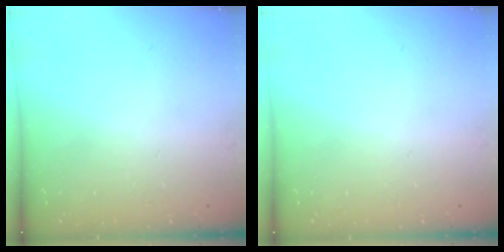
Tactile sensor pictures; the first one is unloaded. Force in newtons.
{"total": 0.0}